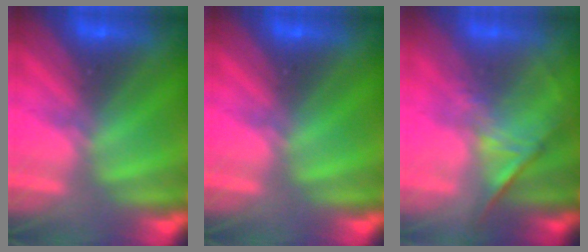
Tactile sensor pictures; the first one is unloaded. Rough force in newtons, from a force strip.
{"total": 0.0}
{"total": 1.3}